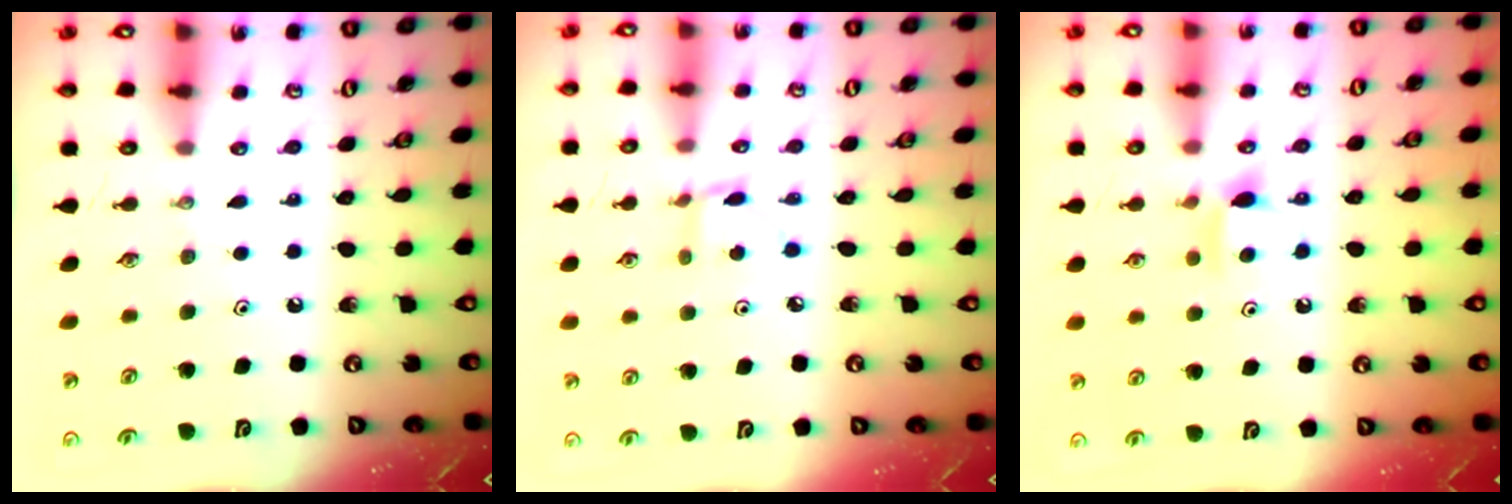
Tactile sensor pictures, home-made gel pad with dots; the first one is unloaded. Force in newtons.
{"total": 2.8, "press": 2.7, "slide": 0.3}
{"total": 6.8, "press": 6.7, "slide": 0.9}